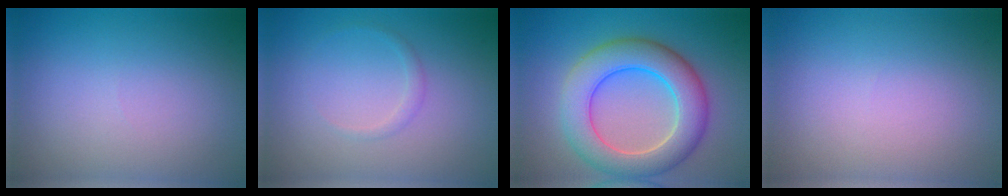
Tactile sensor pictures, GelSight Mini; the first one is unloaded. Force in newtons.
{"total": 0.8, "press": 0.8, "slide": 0.0}
{"total": 7.7, "press": 7.7, "slide": 0.4}
{"total": 0.0}